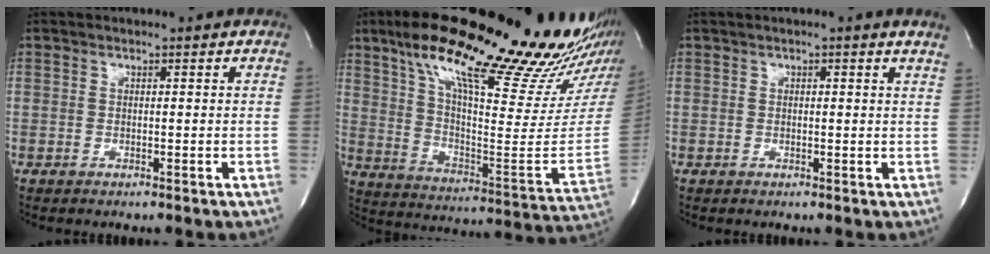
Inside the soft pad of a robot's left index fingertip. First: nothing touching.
{"total": 32.6, "force": [24.2, 5.2, 21.3], "torque": [-0.294, -0.022, 0.342]}
{"total": 2.2, "force": [1.5, -0.2, 1.6], "torque": [-0.026, -0.007, 0.011]}